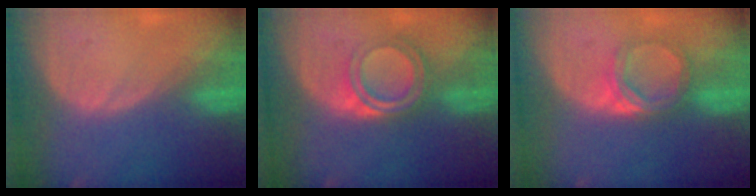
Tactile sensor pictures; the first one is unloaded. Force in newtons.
{"total": 5.3, "press": 4.9, "slide": 1.9}
{"total": 5.2, "press": 4.6, "slide": 2.4}